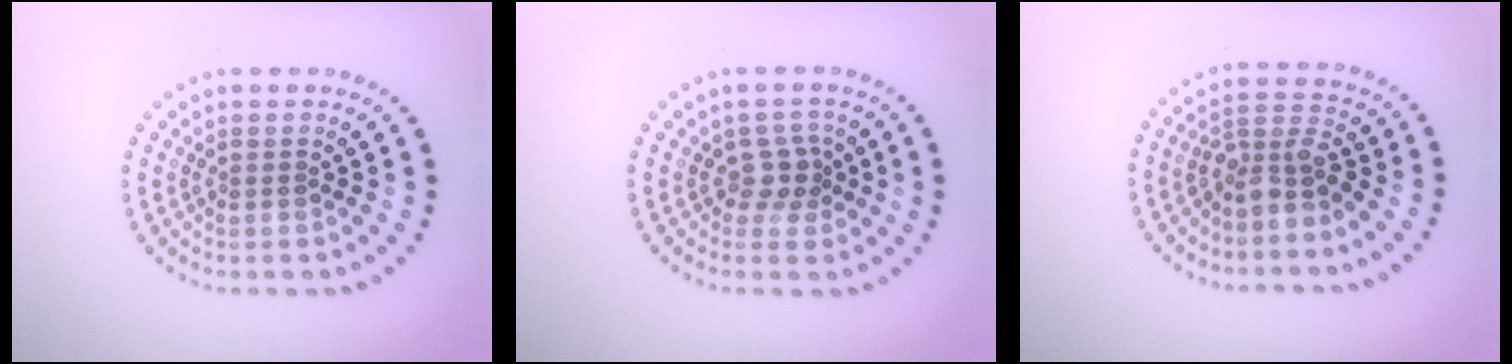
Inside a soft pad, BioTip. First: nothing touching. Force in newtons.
{"total": 2.1, "press": 1.6, "slide": 1.3}
{"total": 3.5, "press": 2.9, "slide": 2.1}